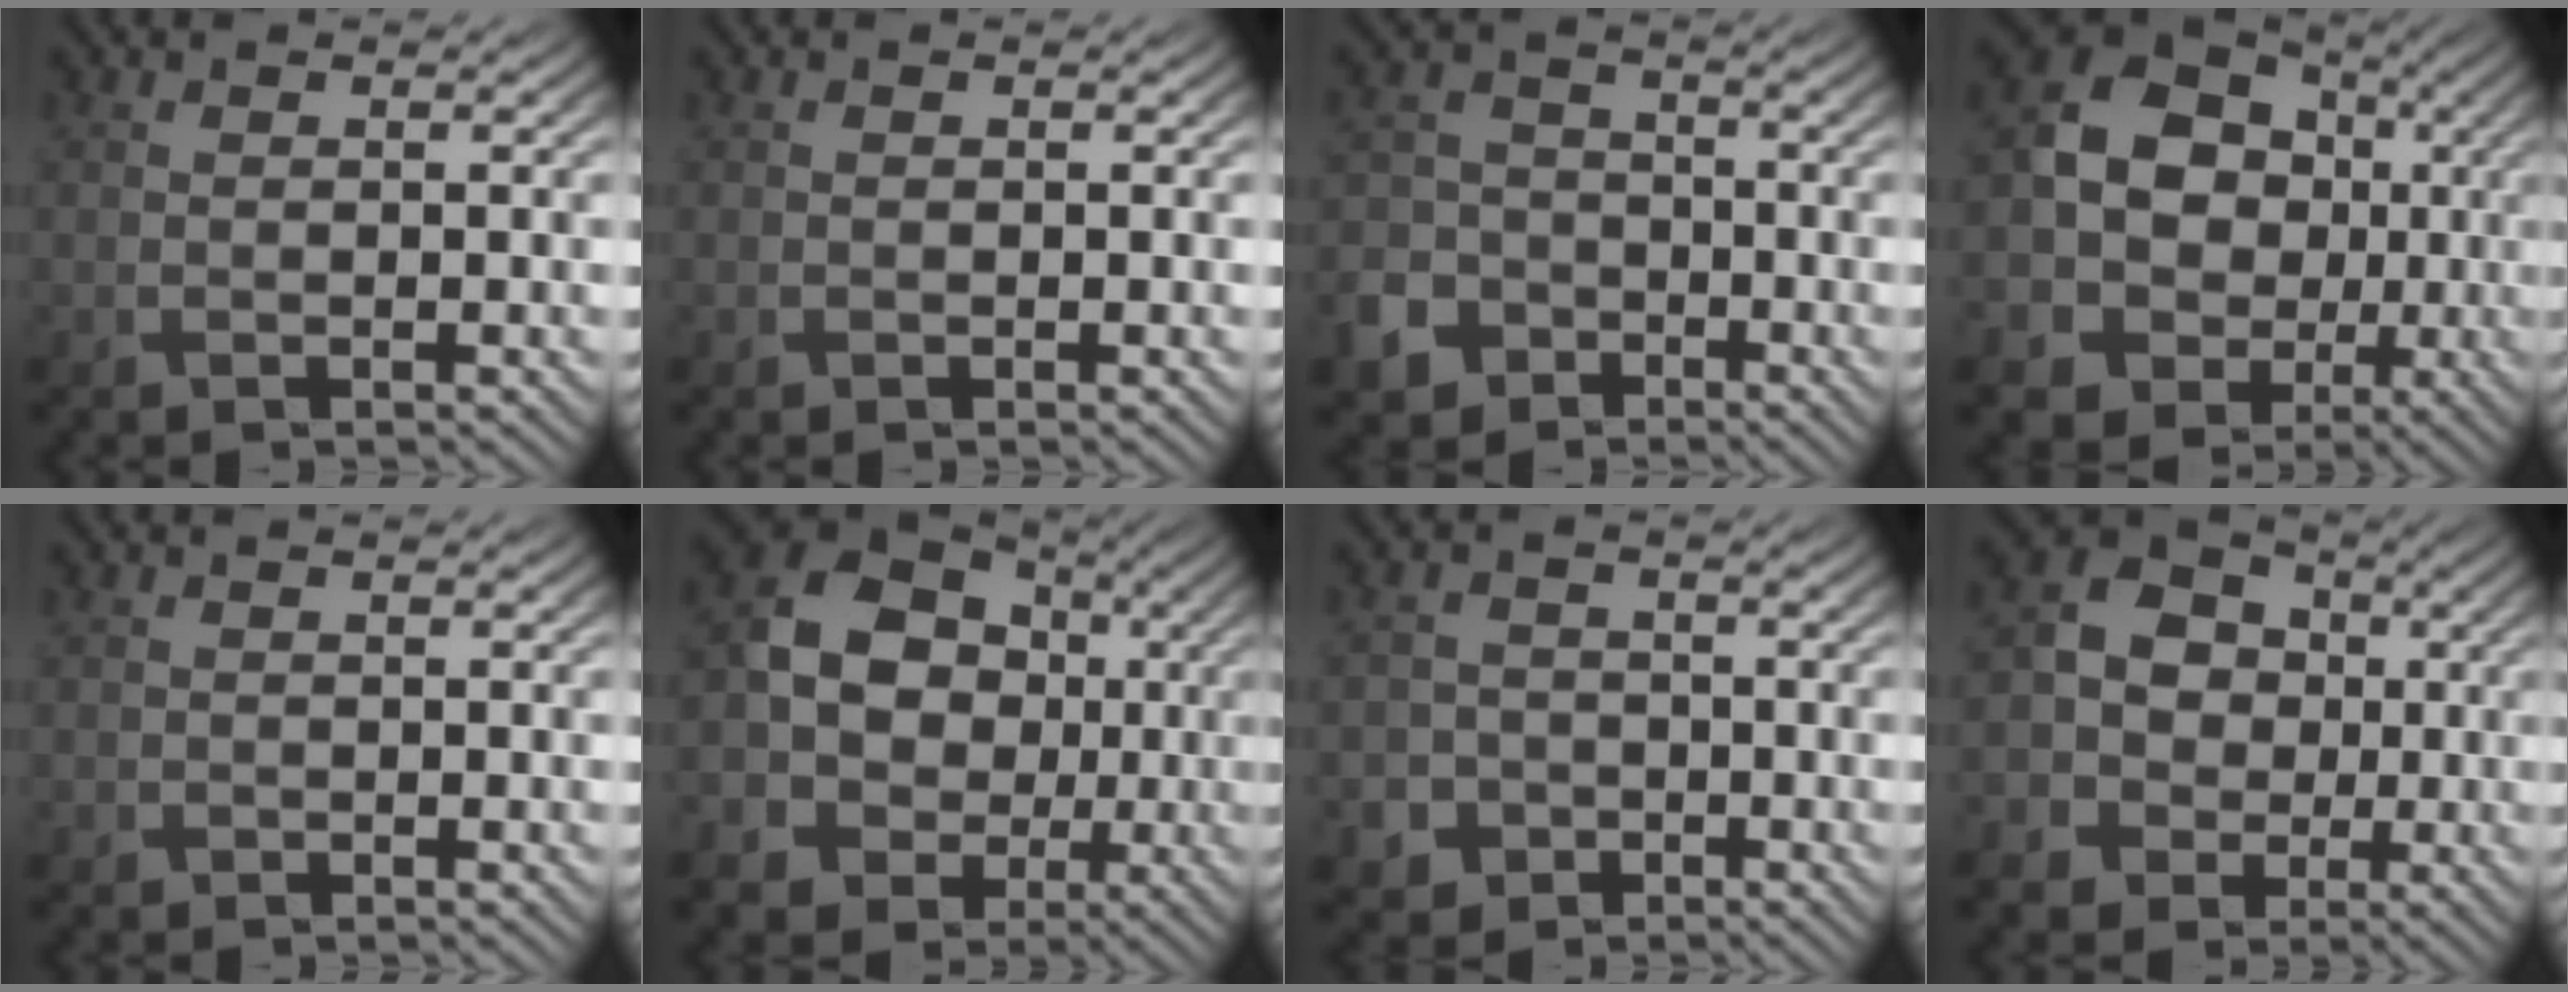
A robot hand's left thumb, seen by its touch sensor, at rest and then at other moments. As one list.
[{"total": 0.0}, {"total": 7.3, "force": [-4.3, 5.3, 2.5], "torque": [-0.069, -0.020, -0.093]}, {"total": 15.6, "force": [-0.4, 13.5, 7.8], "torque": [-0.177, -0.005, -0.018]}, {"total": 0.6, "force": [-0.3, 0.5, 0.0], "torque": [0.003, -0.005, -0.006]}, {"total": 13.4, "force": [-1.0, 11.3, 7.1], "torque": [-0.160, -0.007, -0.027]}, {"total": 4.0, "force": [-1.9, 3.5, 0.8], "torque": [-0.008, -0.004, -0.048]}, {"total": 8.4, "force": [-1.3, 7.5, 3.5], "torque": [-0.080, -0.004, -0.043]}]